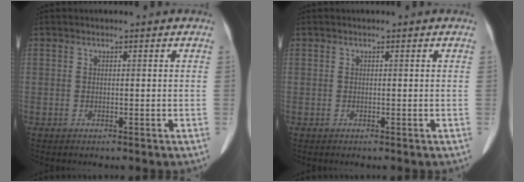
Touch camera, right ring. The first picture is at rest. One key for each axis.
{"total": 0.0}